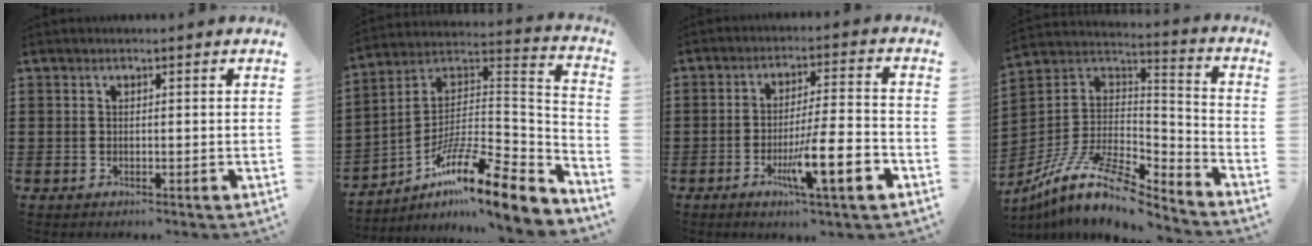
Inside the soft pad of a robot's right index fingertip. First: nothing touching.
{"total": 14.5, "force": [-10.0, 2.1, 10.2], "torque": [-0.163, 0.007, -0.185]}
{"total": 10.1, "force": [-4.4, 1.4, 9.0], "torque": [-0.156, 0.001, -0.076]}
{"total": 12.3, "force": [-9.2, 3.4, 7.4], "torque": [-0.152, 0.020, -0.180]}